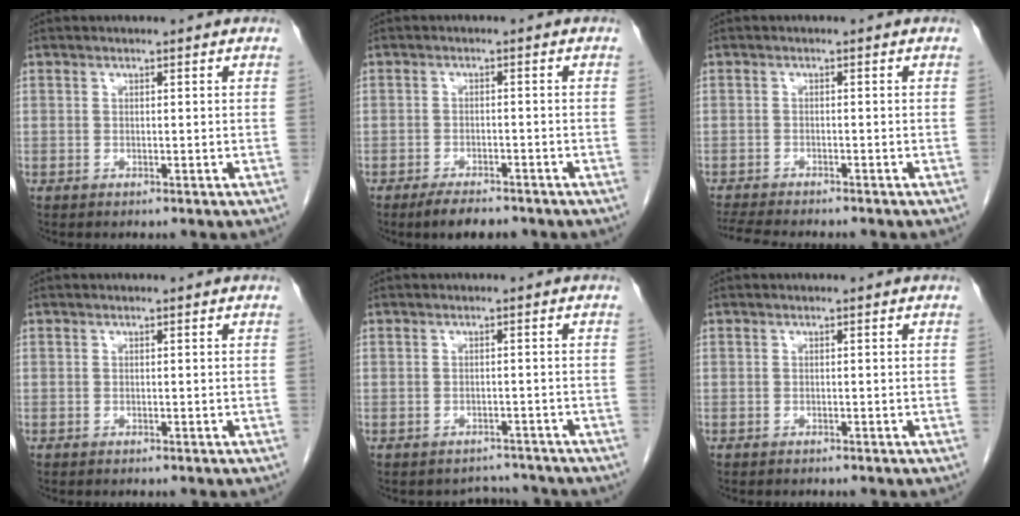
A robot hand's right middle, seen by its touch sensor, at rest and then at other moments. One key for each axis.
{"total": 4.5, "fx": -3.6, "fy": 1.4, "fz": 2.3, "tx": -0.039, "ty": -0.004, "tz": -0.056}
{"total": 8.6, "fx": -7.7, "fy": 1.1, "fz": 3.7, "tx": -0.058, "ty": -0.012, "tz": -0.118}
{"total": 0.0}
{"total": 2.8, "fx": -2.6, "fy": 0.8, "fz": -0.7, "tx": 0.008, "ty": 0.007, "tz": -0.036}
{"total": 0.7, "fx": -0.7, "fy": 0.1, "fz": 0.2, "tx": -0.009, "ty": -0.002, "tz": -0.011}